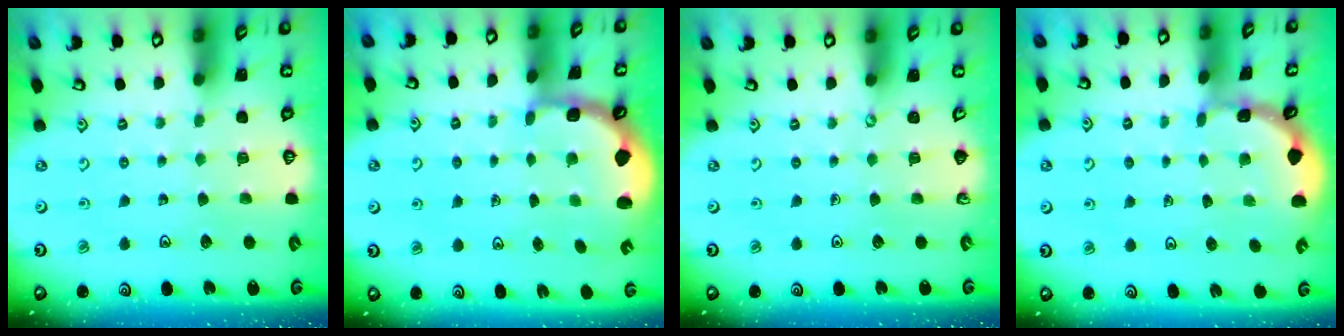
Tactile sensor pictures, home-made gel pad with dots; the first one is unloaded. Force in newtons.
{"total": 2.4, "press": 2.1, "slide": 1.2}
{"total": 0.0}
{"total": 1.3, "press": 1.3, "slide": 0.1}